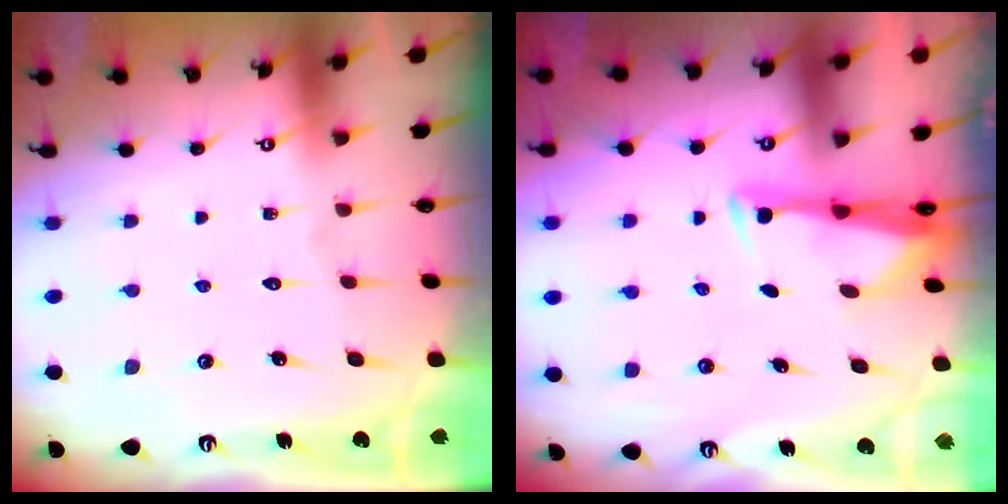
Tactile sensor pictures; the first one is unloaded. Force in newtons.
{"total": 3.2, "press": 3.1, "slide": 0.9}